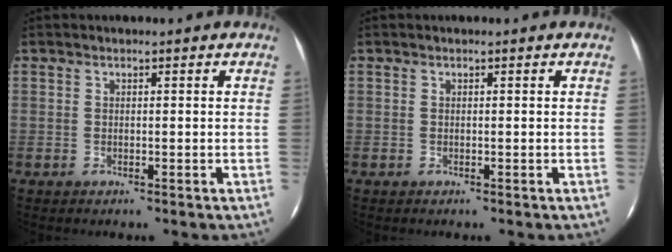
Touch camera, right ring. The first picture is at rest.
{"total": 0.0}